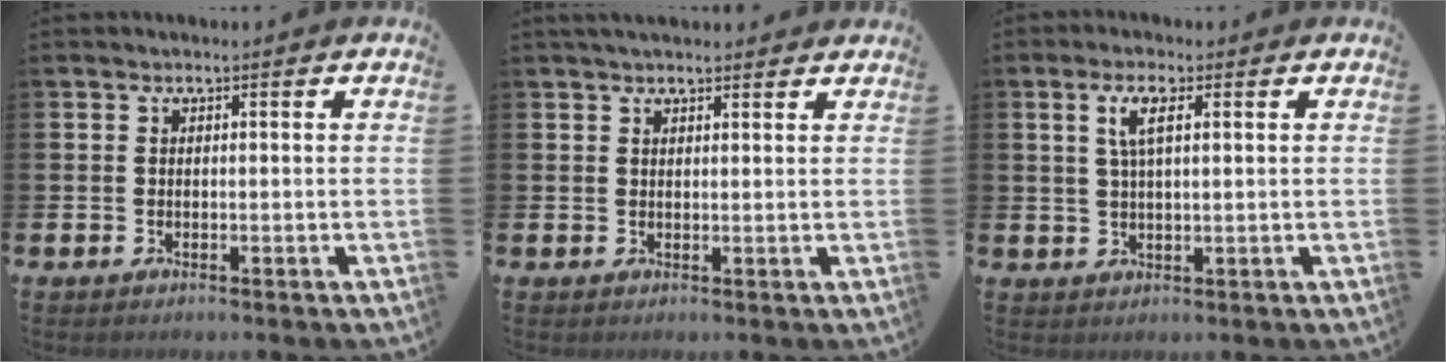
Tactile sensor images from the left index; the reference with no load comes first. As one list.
[{"total": 1.8, "force": [1.7, 0.4, 0.6], "torque": [-0.003, -0.006, 0.028]}, {"total": 4.0, "force": [1.8, 1.1, 3.4], "torque": [-0.060, 0.005, 0.025]}]